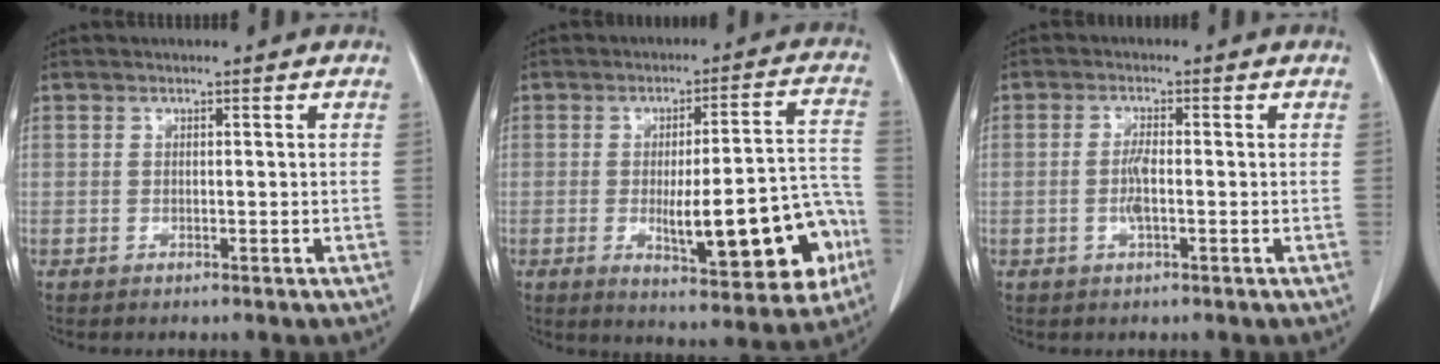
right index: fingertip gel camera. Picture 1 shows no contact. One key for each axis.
{"total": 17.1, "fx": -4.9, "fy": 4.0, "fz": 15.9, "tx": -0.181, "ty": 0.021, "tz": -0.051}
{"total": 2.9, "fx": -0.6, "fy": 0.6, "fz": 2.8, "tx": -0.063, "ty": -0.002, "tz": -0.011}